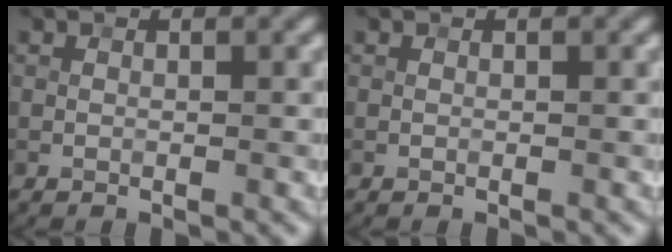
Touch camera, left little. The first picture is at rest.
{"total": 0.0}